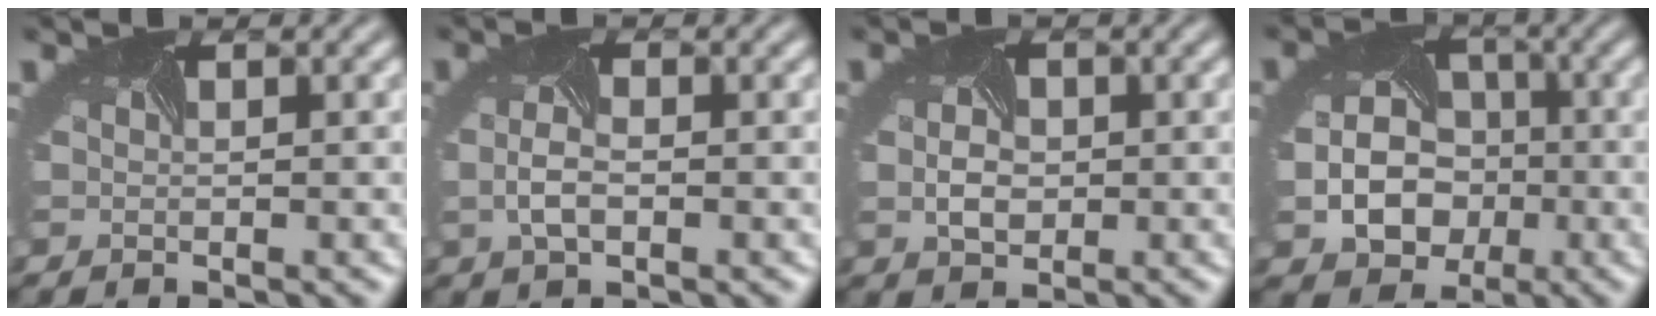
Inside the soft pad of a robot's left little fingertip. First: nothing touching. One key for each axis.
{"total": 2.2, "fx": -0.4, "fy": 1.0, "fz": 2.0, "tx": -0.053, "ty": -0.004, "tz": -0.008}
{"total": 2.6, "fx": -0.1, "fy": 1.8, "fz": 1.8, "tx": -0.041, "ty": -0.004, "tz": 0.000}
{"total": 6.9, "fx": -1.7, "fy": 5.5, "fz": 3.8, "tx": -0.062, "ty": -0.020, "tz": -0.026}